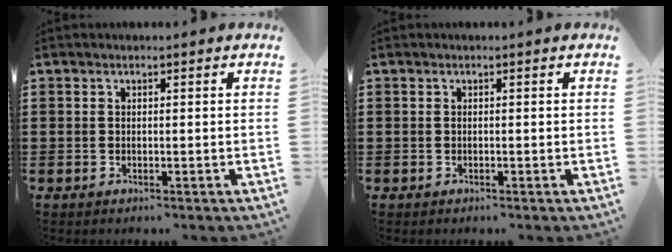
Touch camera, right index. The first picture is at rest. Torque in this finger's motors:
{"motor_torque": [-0.03, 0.03, 0.00, 0.00]}